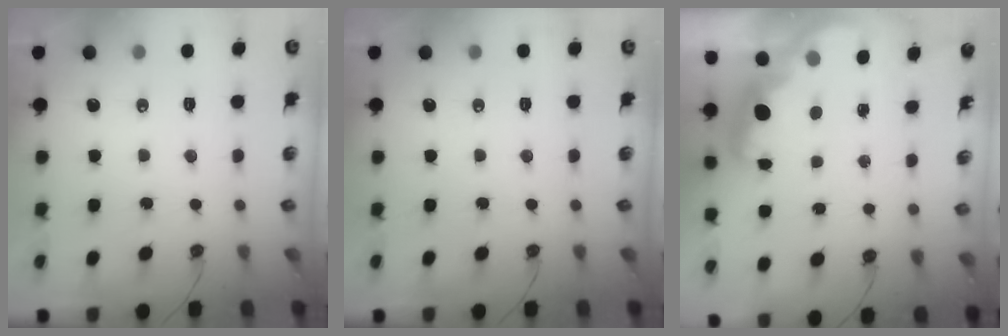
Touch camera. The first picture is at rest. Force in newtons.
{"total": 0.0}
{"total": 2.8, "press": 2.7, "slide": 0.8}